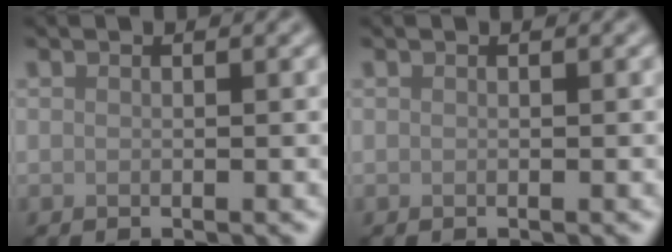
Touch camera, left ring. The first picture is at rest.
{"total": 0.0}